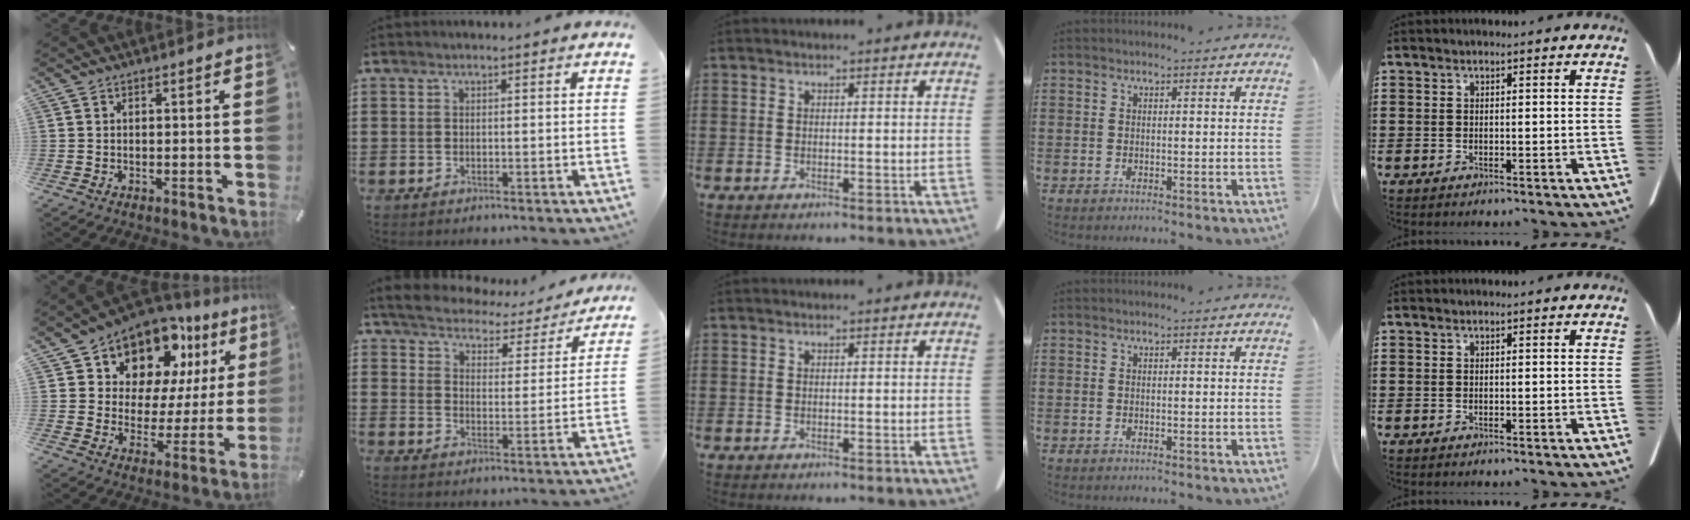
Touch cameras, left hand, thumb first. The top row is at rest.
{"thumb": {"total": 12.3, "force": [9.2, 7.5, 3.2], "torque": [-0.057, -0.087, 0.166]}, "index": {"total": 3.7, "force": [3.7, 0.4, 0.2], "torque": [-0.031, -0.027, 0.056]}}